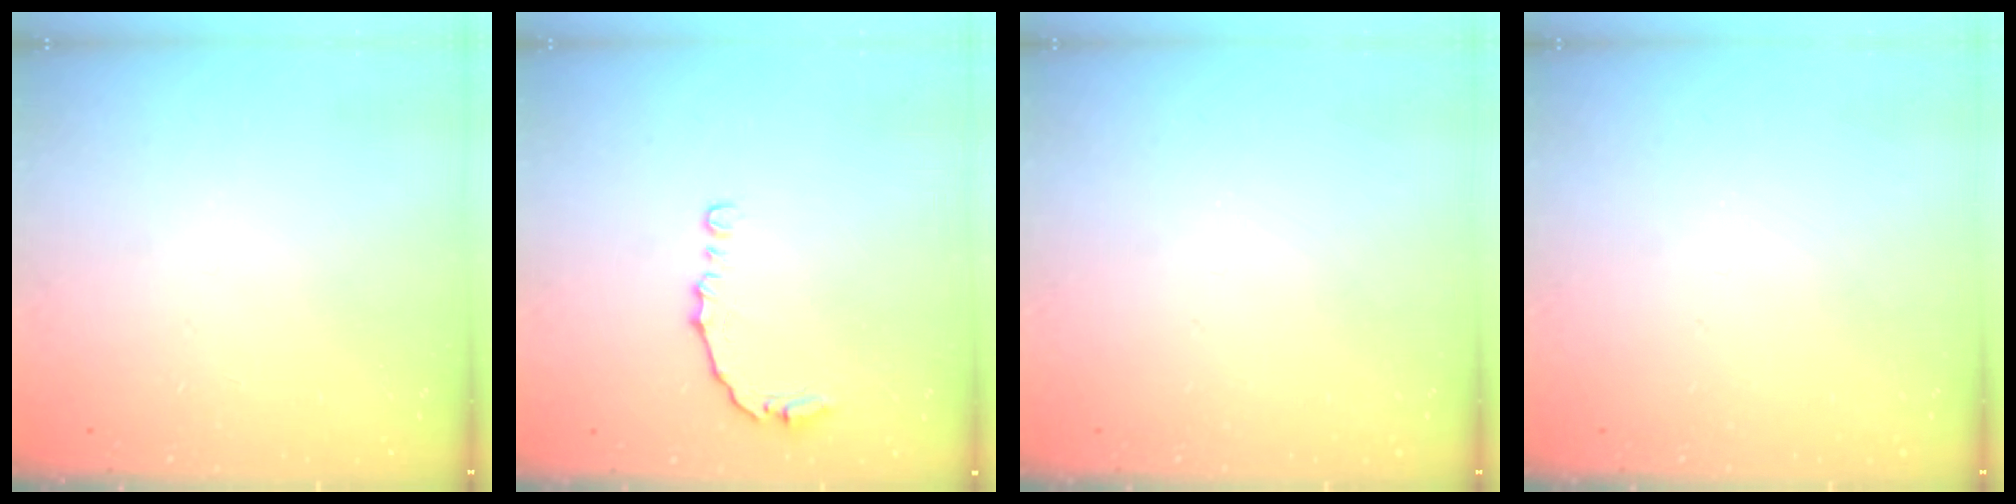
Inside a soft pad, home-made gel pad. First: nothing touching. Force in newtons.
{"total": 7.0, "press": 6.9, "slide": 0.7}
{"total": 0.0}
{"total": 0.0}